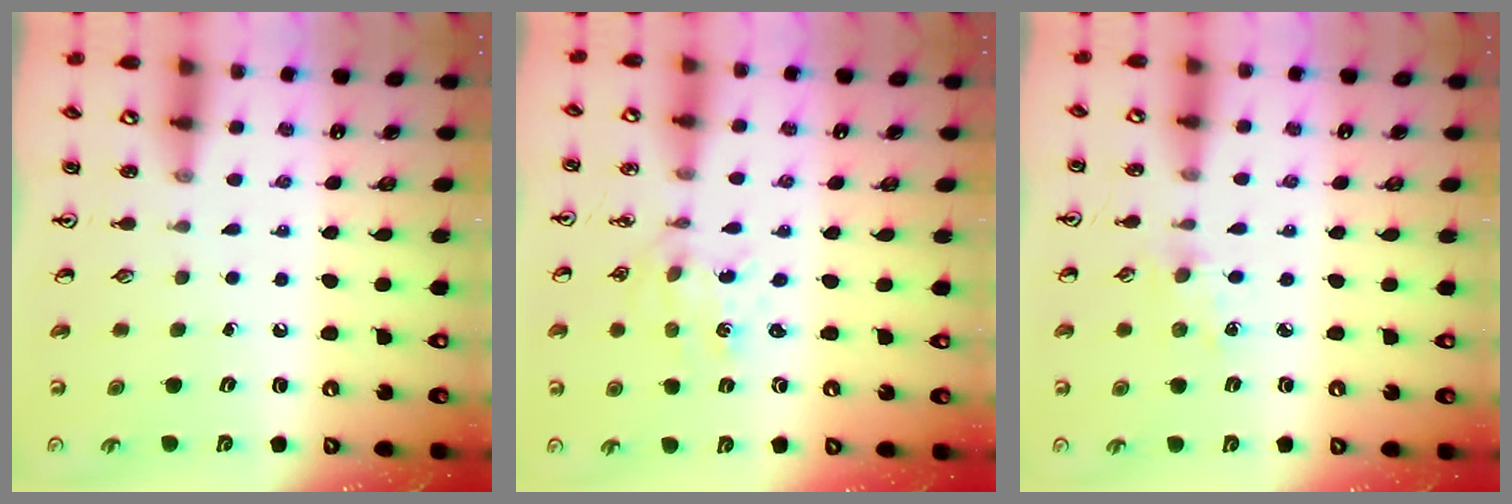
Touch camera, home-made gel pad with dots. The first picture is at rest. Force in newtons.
{"total": 1.0, "press": 1.0, "slide": 0.2}
{"total": 2.5, "press": 2.4, "slide": 0.4}